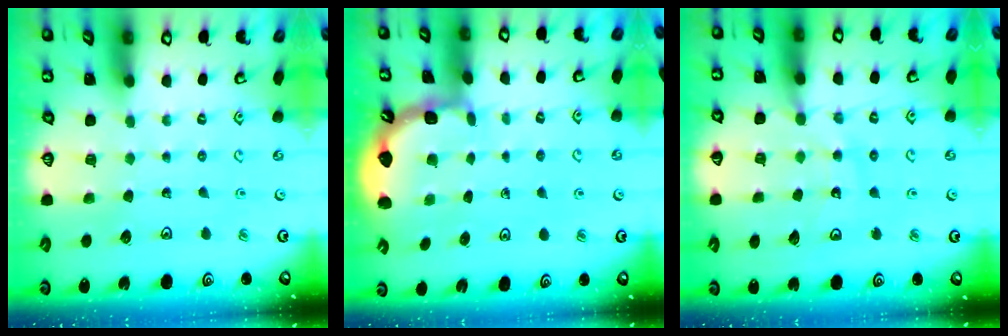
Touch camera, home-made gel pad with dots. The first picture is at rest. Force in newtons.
{"total": 2.0, "press": 2.0, "slide": 0.2}
{"total": 11.5, "press": 11.4, "slide": 1.3}